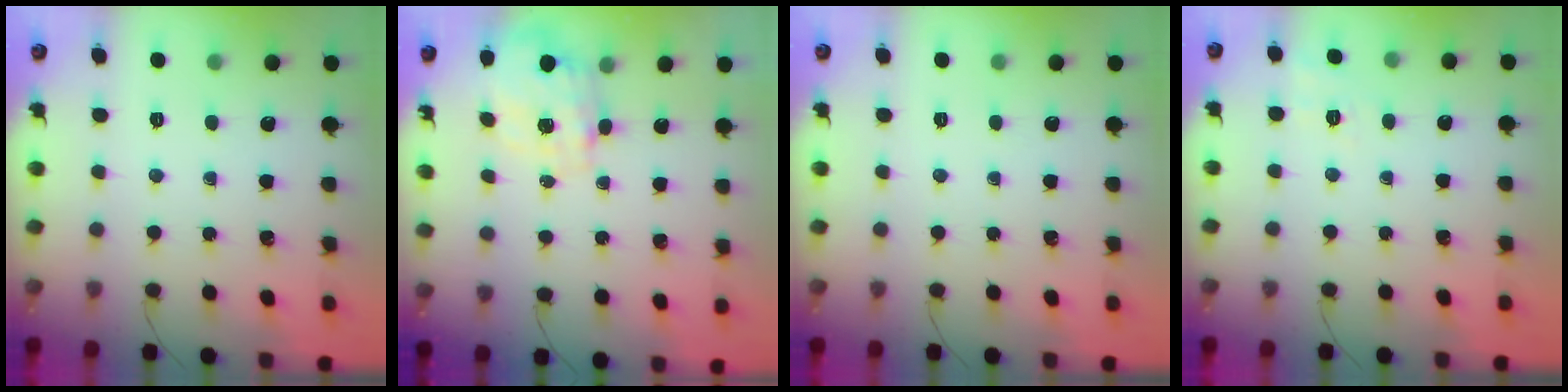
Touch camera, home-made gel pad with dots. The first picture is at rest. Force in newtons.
{"total": 2.7, "press": 2.5, "slide": 1.0}
{"total": 0.0}
{"total": 2.5, "press": 1.3, "slide": 2.1}